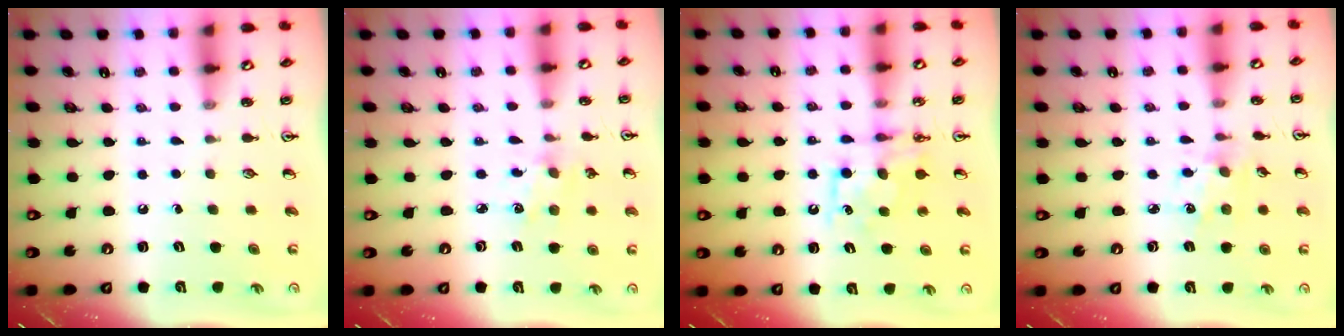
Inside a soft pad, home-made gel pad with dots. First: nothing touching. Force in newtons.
{"total": 2.6, "press": 2.5, "slide": 0.5}
{"total": 8.2, "press": 8.2, "slide": 0.3}
{"total": 2.5, "press": 2.4, "slide": 0.6}